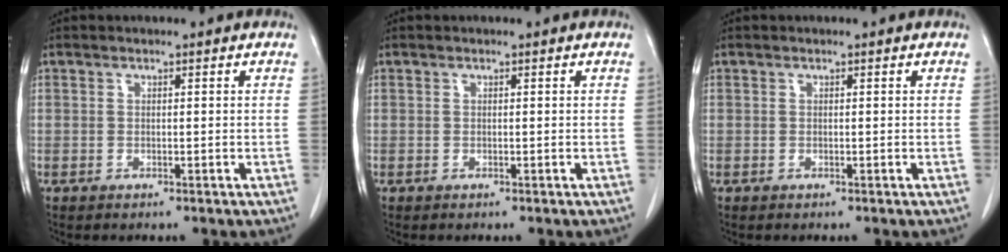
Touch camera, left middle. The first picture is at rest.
{"total": 0.0}
{"total": 0.0}